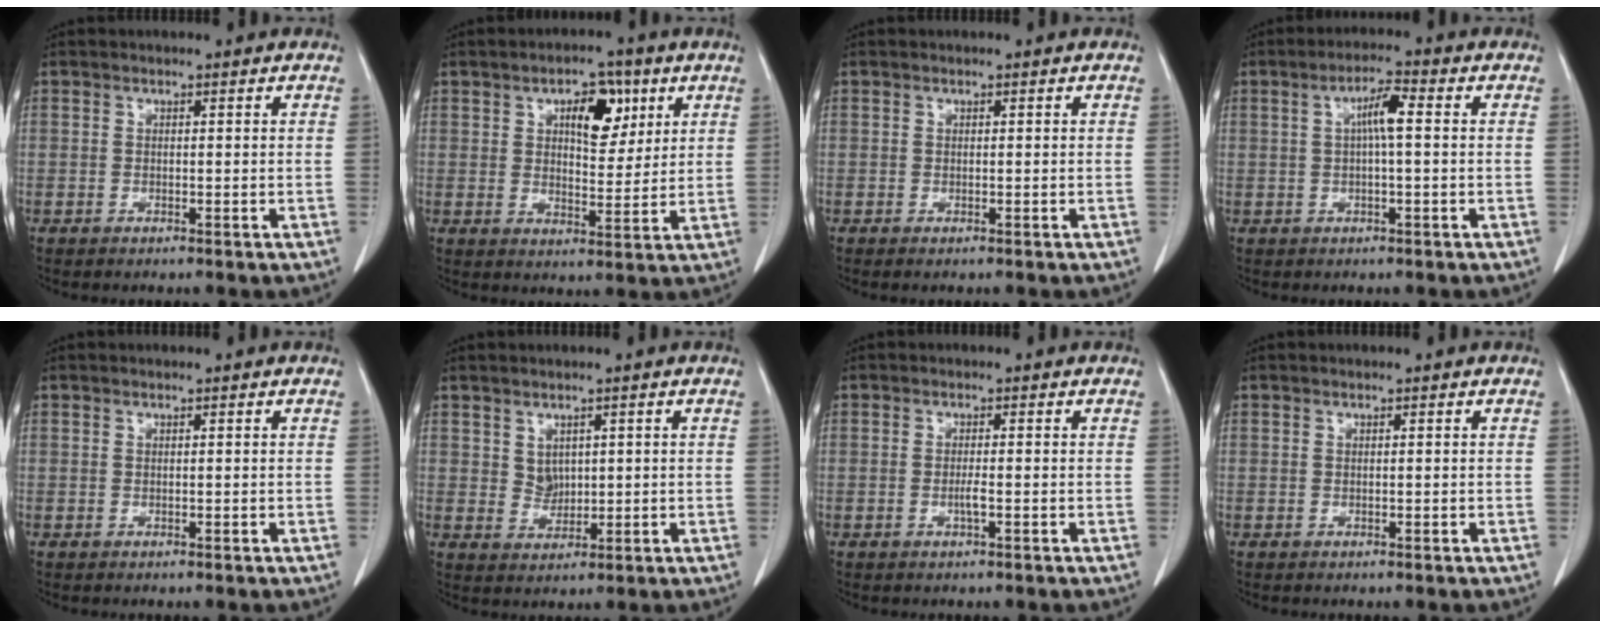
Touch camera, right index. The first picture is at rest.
{"total": 7.5, "force": [3.3, 3.6, 5.7], "torque": [-0.083, 0.009, 0.052]}
{"total": 0.5, "force": [-0.4, 0.1, 0.3], "torque": [-0.006, -0.002, -0.006]}
{"total": 4.2, "force": [0.5, 0.4, 4.2], "torque": [-0.076, 0.010, 0.007]}
{"total": 0.0}
{"total": 2.7, "force": [0.9, 2.1, 1.4], "torque": [-0.027, 0.000, 0.022]}
{"total": 1.5, "force": [-0.5, 0.0, 1.4], "torque": [-0.030, -0.002, -0.010]}
{"total": 0.0}